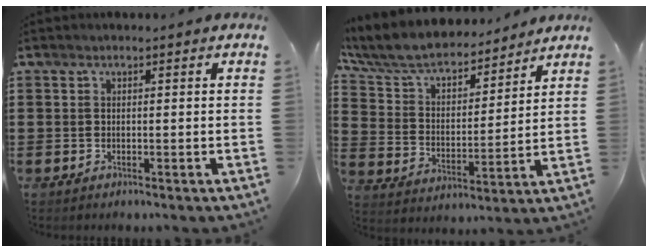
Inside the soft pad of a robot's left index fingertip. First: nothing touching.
{"total": 7.1, "force": [6.4, 1.8, 2.6], "torque": [-0.079, -0.040, 0.108]}